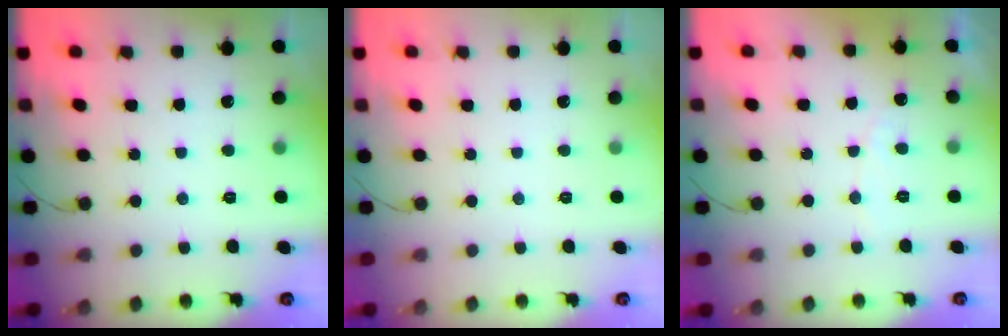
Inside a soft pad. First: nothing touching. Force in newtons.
{"total": 0.0}
{"total": 4.2, "press": 4.2, "slide": 0.3}